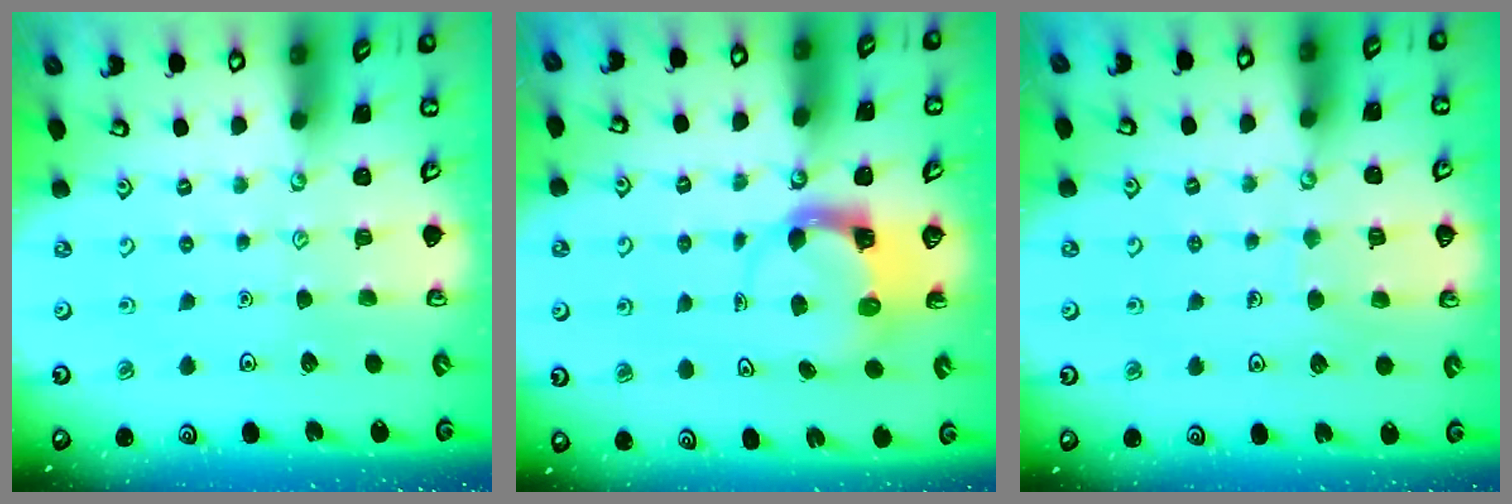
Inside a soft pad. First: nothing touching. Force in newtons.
{"total": 3.7, "press": 3.7, "slide": 0.5}
{"total": 4.9, "press": 4.9, "slide": 0.4}